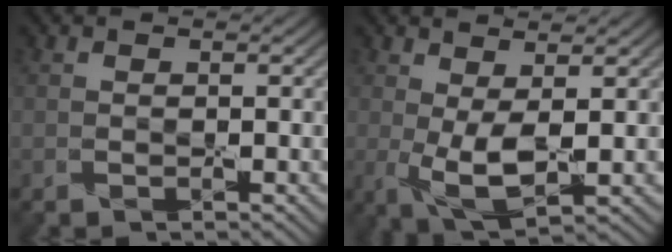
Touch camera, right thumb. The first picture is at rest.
{"total": 5.3, "force": [0.1, 2.0, 4.8], "torque": [-0.108, -0.003, 0.008]}